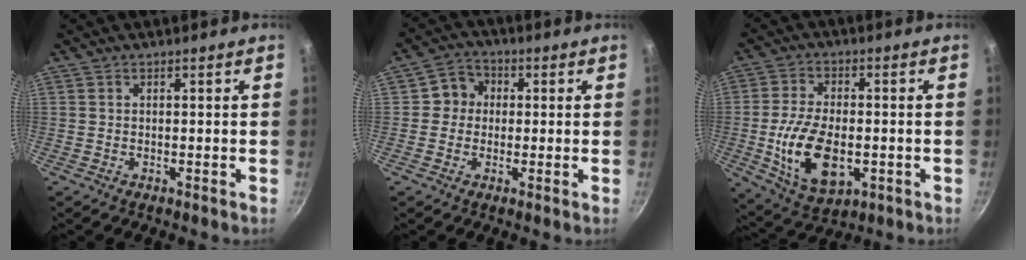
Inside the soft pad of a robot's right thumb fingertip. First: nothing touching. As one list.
[{"total": 5.5, "force": [0.2, 5.0, 2.2], "torque": [-0.009, 0.015, -0.007]}, {"total": 14.3, "force": [-2.7, 7.9, 11.6], "torque": [-0.206, -0.002, -0.035]}]